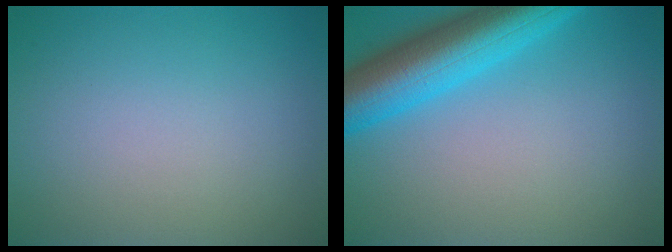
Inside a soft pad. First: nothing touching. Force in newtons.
{"total": 8.5, "press": 8.5, "slide": 0.6}